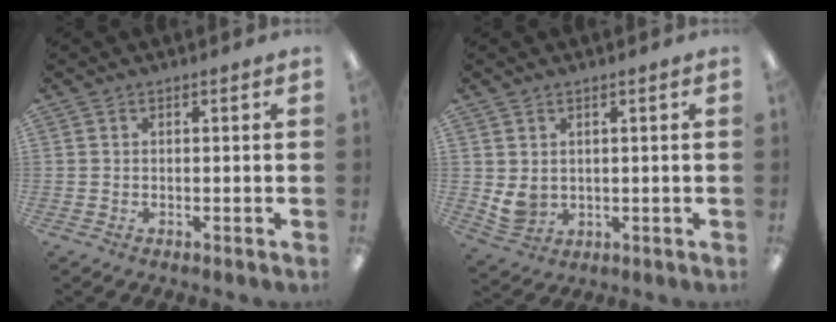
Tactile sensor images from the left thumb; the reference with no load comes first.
{"total": 4.4, "force": [1.8, 3.5, 2.0], "torque": [-0.039, -0.008, 0.037]}